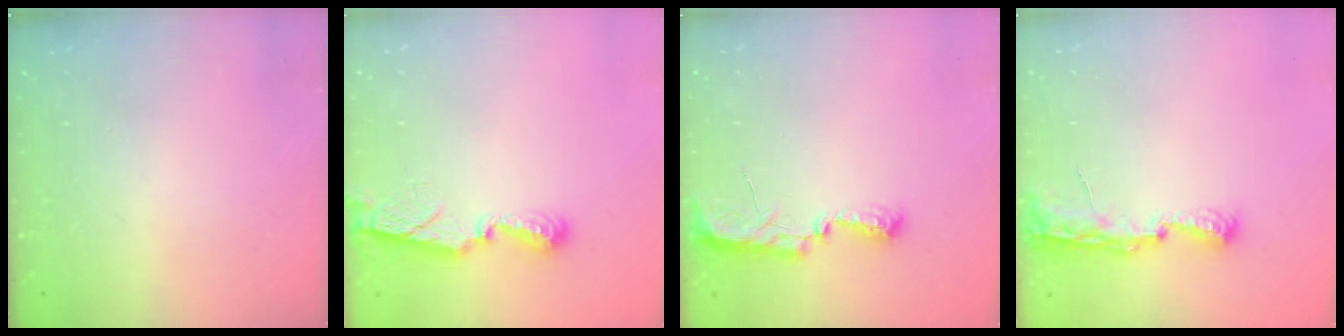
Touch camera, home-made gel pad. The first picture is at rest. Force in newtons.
{"total": 7.2, "press": 7.2, "slide": 0.2}
{"total": 9.4, "press": 8.3, "slide": 4.5}
{"total": 7.6, "press": 7.5, "slide": 0.6}